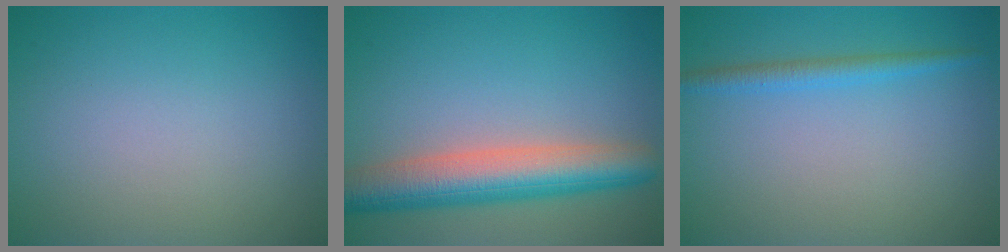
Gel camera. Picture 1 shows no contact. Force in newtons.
{"total": 7.1, "press": 7.1, "slide": 0.4}
{"total": 1.8, "press": 1.8, "slide": 0.1}